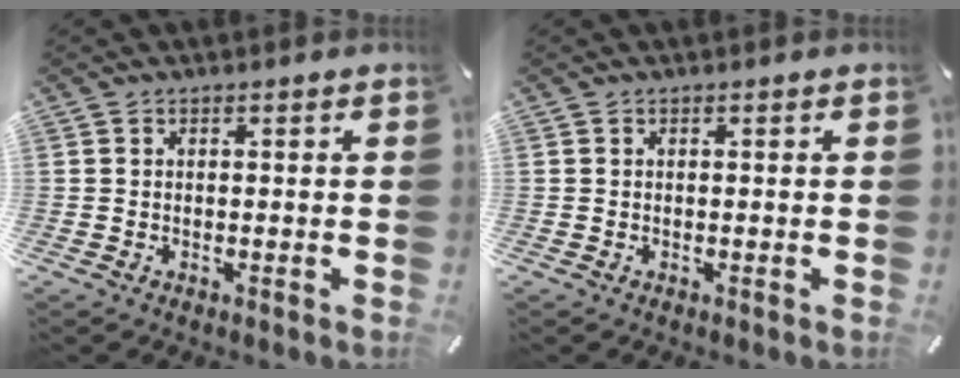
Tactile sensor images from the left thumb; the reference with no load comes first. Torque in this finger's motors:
{"motor_torque": [-0.15, -0.21, -0.03, 0.10, 0.00]}